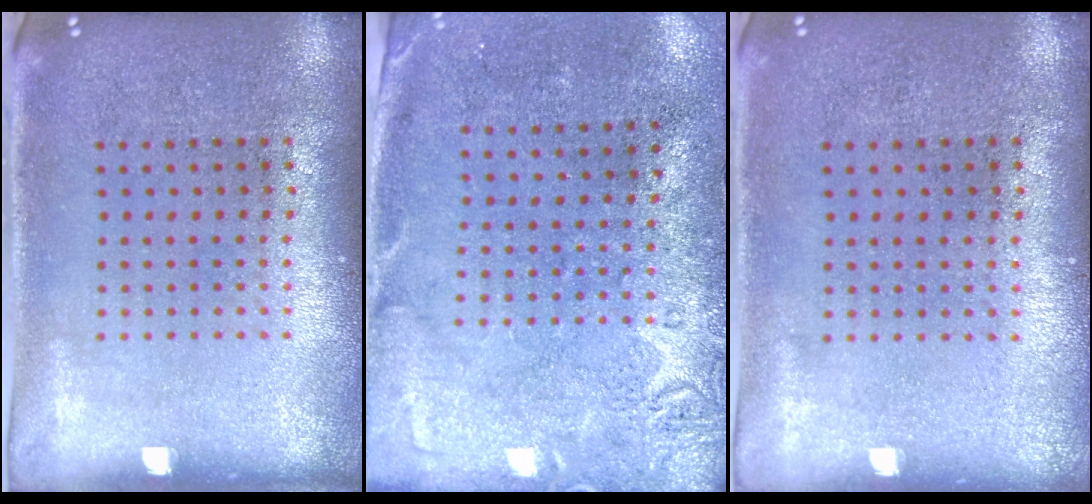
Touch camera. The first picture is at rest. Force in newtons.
{"total": 2.7, "press": 2.2, "slide": 1.7}
{"total": 0.0}